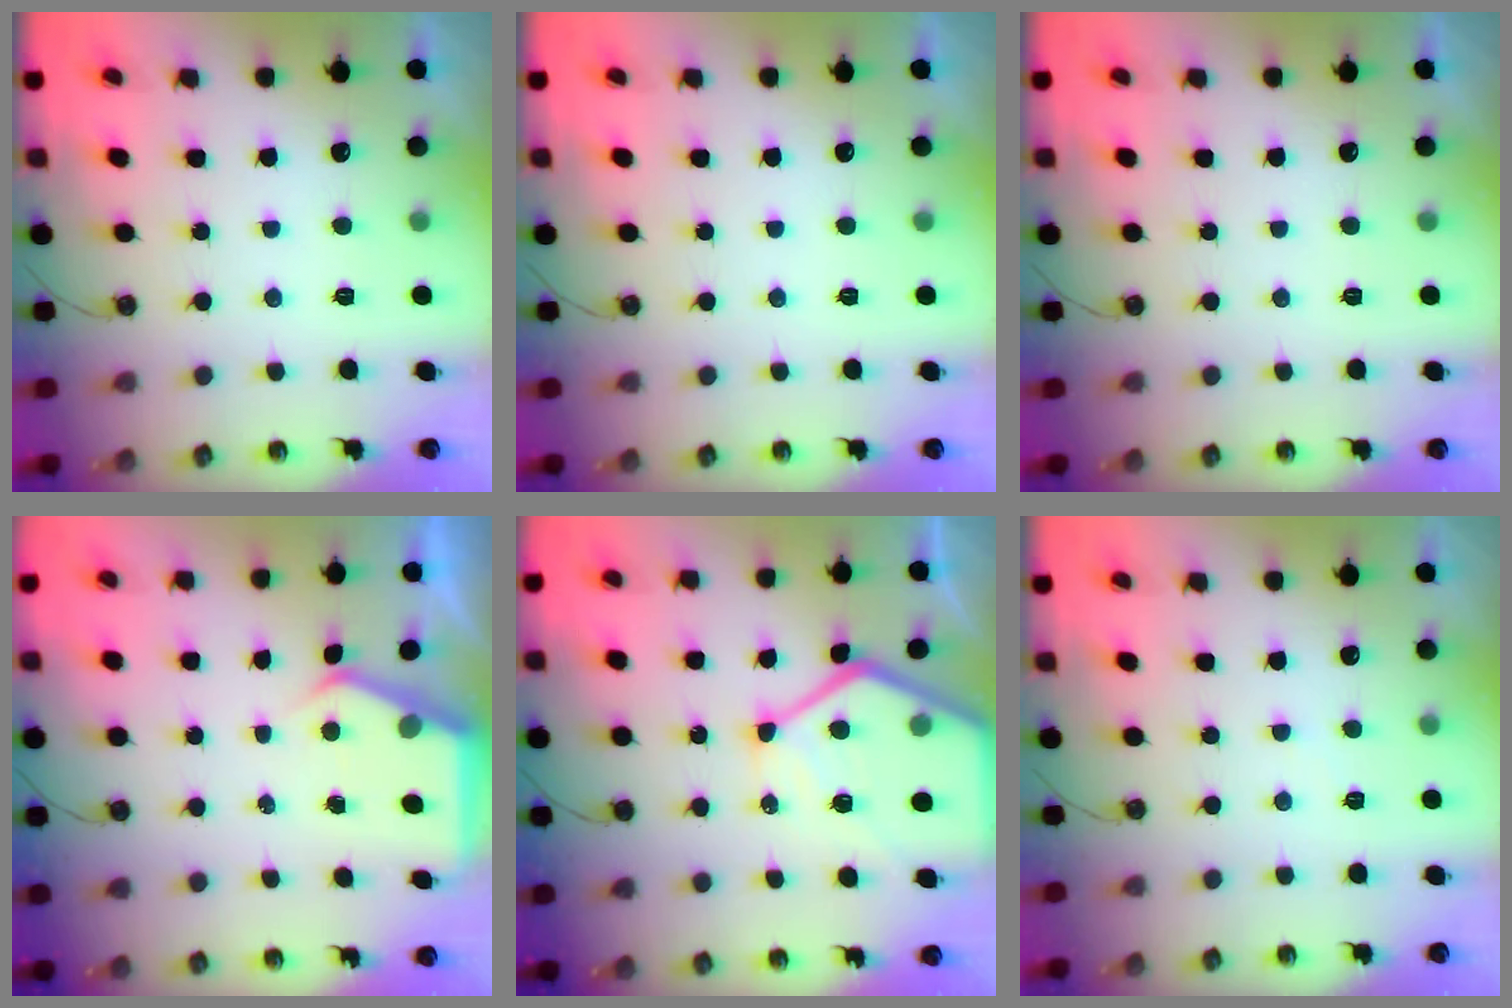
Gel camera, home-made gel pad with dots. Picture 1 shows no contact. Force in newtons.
{"total": 0.0}
{"total": 0.0}
{"total": 4.4, "press": 4.3, "slide": 0.5}
{"total": 19.3, "press": 19.2, "slide": 2.1}
{"total": 2.6, "press": 2.6, "slide": 0.3}